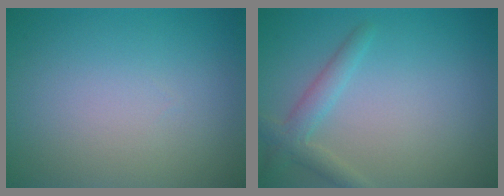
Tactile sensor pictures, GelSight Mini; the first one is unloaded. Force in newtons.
{"total": 2.4, "press": 2.3, "slide": 0.1}